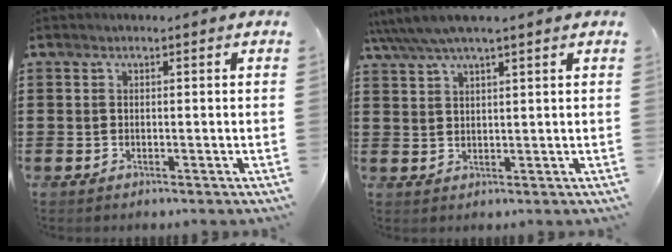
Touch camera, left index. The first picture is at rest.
{"total": 3.7, "force": [2.9, 0.2, 2.2], "torque": [-0.050, -0.005, 0.052]}